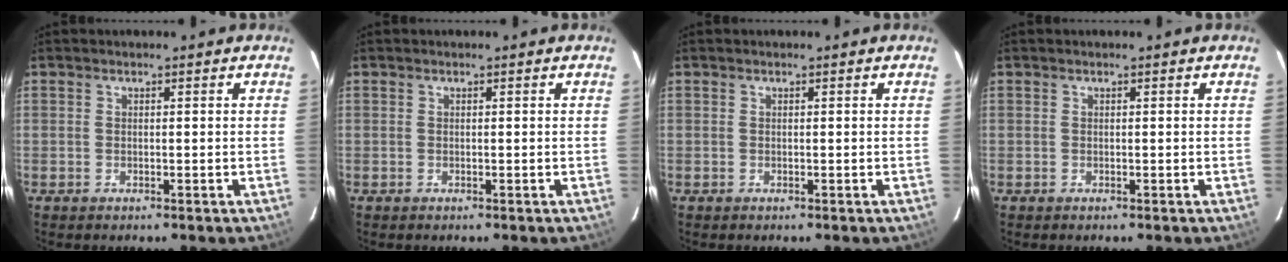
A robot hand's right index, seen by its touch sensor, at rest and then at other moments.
{"total": 0.0}
{"total": 0.0}
{"total": 0.0}